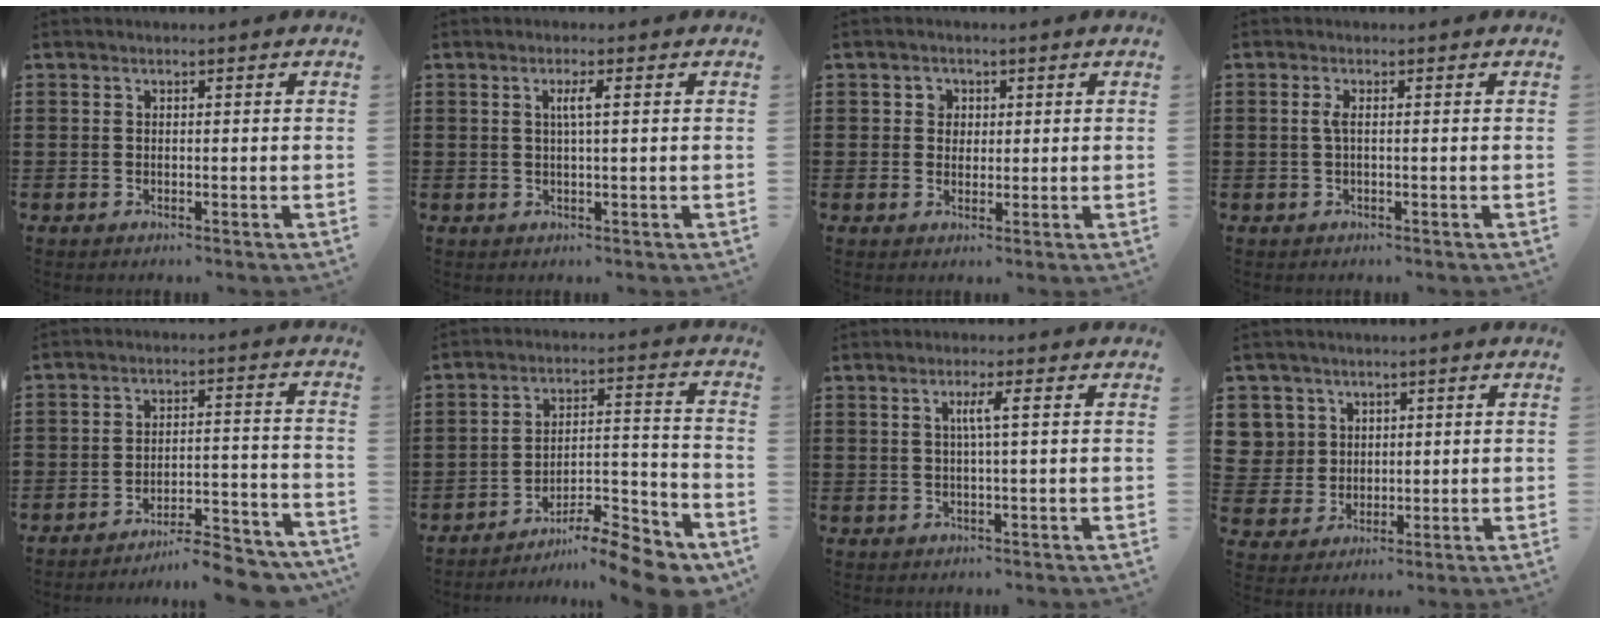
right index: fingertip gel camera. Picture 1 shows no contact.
{"total": 2.3, "force": [0.5, 0.1, 2.3], "torque": [-0.046, 0.000, 0.005]}
{"total": 2.0, "force": [0.5, 1.9, 0.5], "torque": [-0.019, 0.009, 0.006]}
{"total": 1.6, "force": [-0.1, 0.1, 1.6], "torque": [-0.039, -0.005, -0.004]}
{"total": 7.2, "force": [-7.0, 0.8, 1.5], "torque": [-0.014, 0.023, -0.136]}
{"total": 10.3, "force": [-9.3, 1.5, 4.1], "torque": [-0.044, 0.027, -0.179]}
{"total": 2.9, "force": [0.5, -0.1, 2.8], "torque": [-0.055, -0.002, 0.004]}
{"total": 5.2, "force": [1.7, 4.9, 0.3], "torque": [-0.033, 0.013, 0.034]}